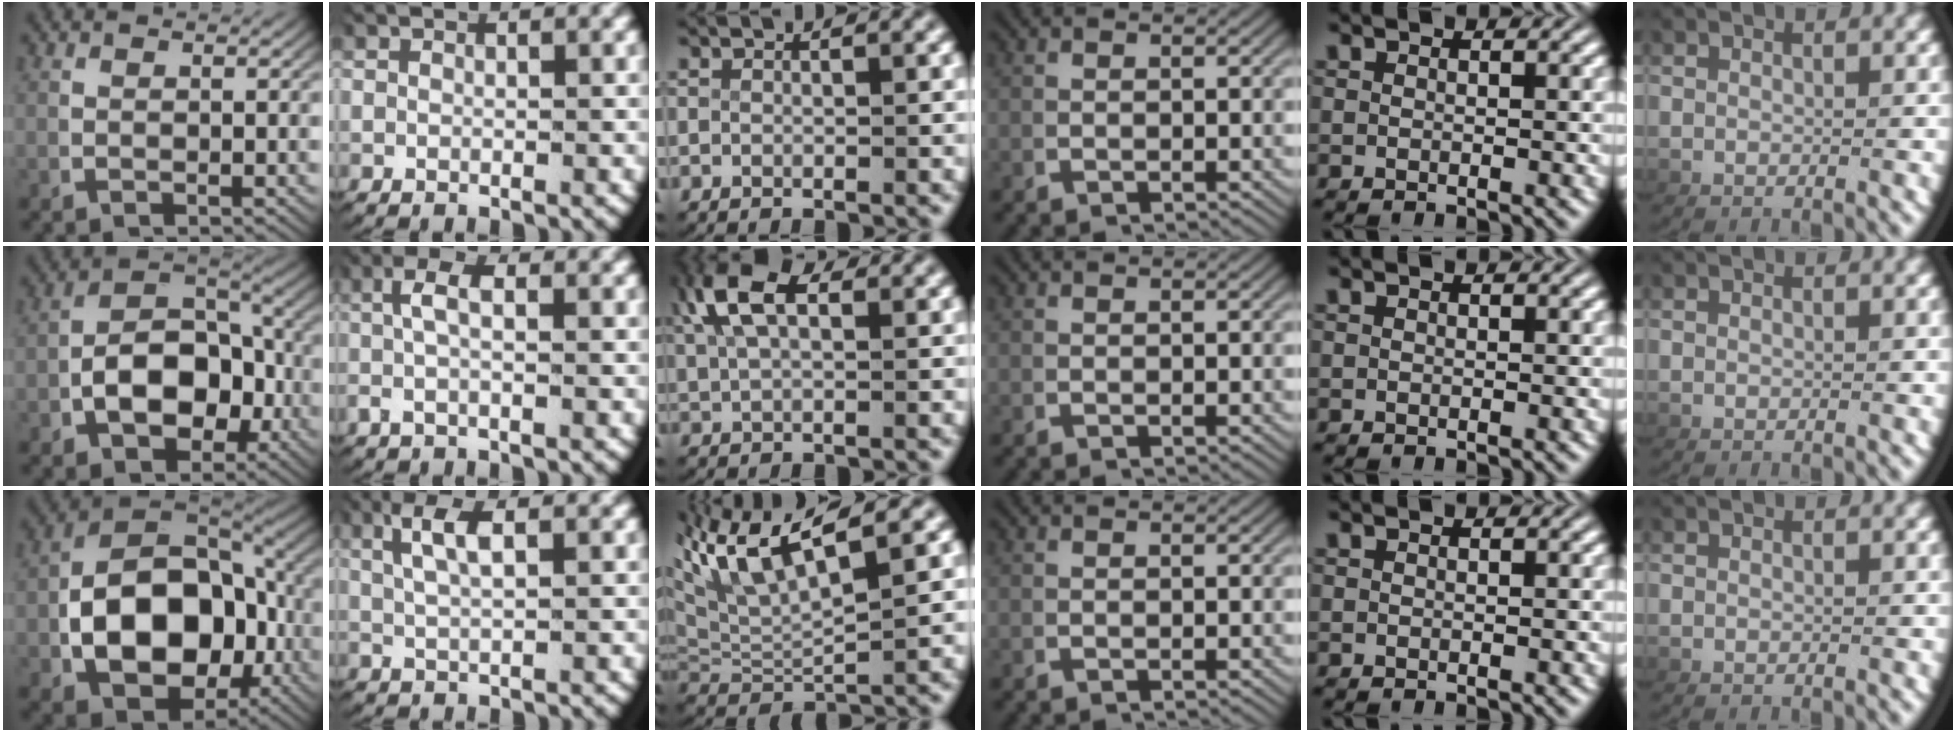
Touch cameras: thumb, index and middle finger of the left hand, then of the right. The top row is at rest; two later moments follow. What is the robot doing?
{"motion": "lift_and_place", "object": "photo album"}